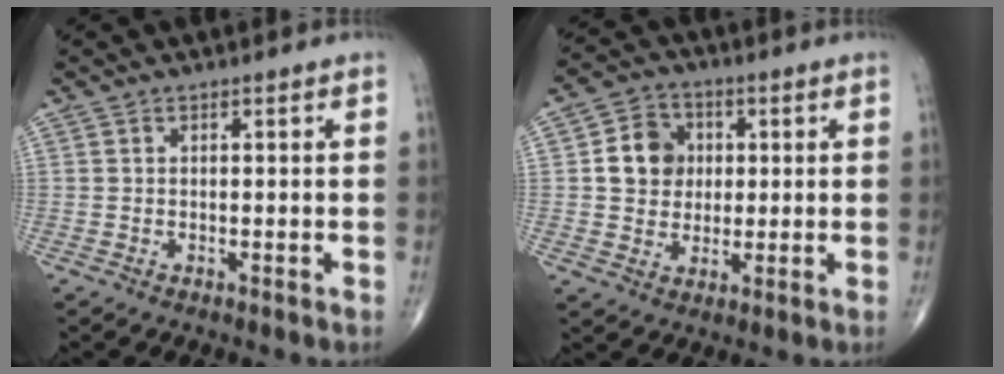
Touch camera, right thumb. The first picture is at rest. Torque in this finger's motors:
{"motor_torque": [0.12, 1.53, 0.34, -0.06, 0.04]}